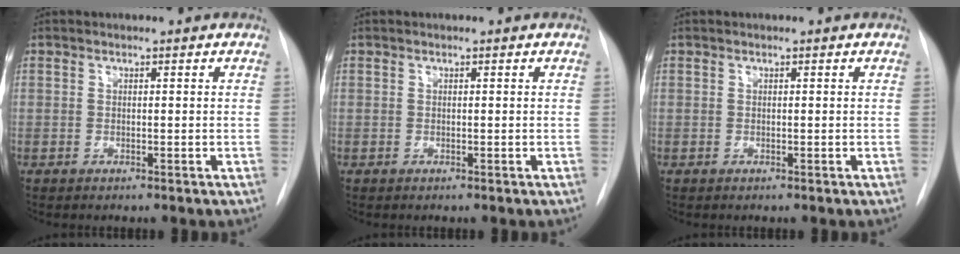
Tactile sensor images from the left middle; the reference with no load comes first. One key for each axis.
{"total": 0.0}
{"total": 0.0}